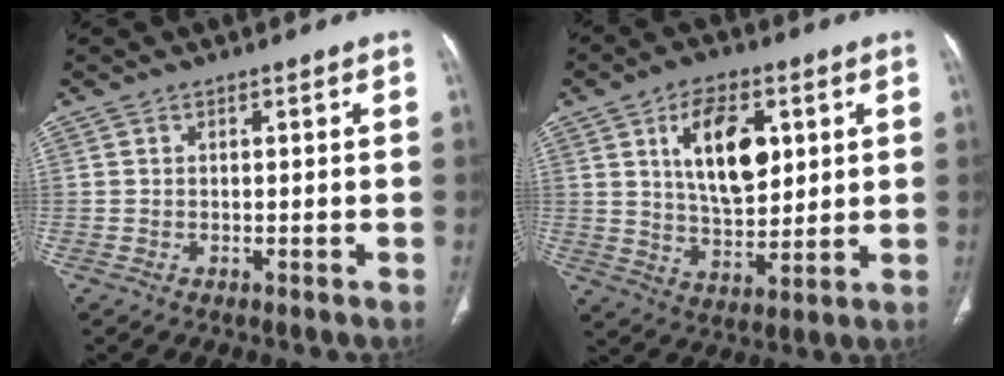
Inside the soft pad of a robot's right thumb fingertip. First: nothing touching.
{"total": 13.9, "force": [4.3, 7.6, 10.7], "torque": [-0.149, -0.018, 0.081]}